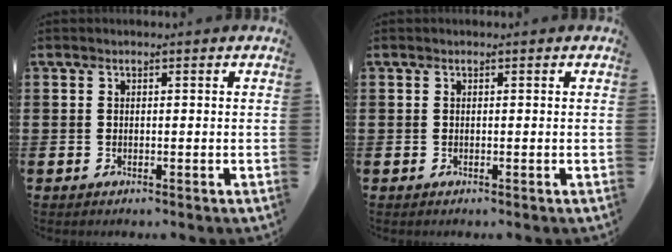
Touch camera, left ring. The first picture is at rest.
{"total": 0.0}